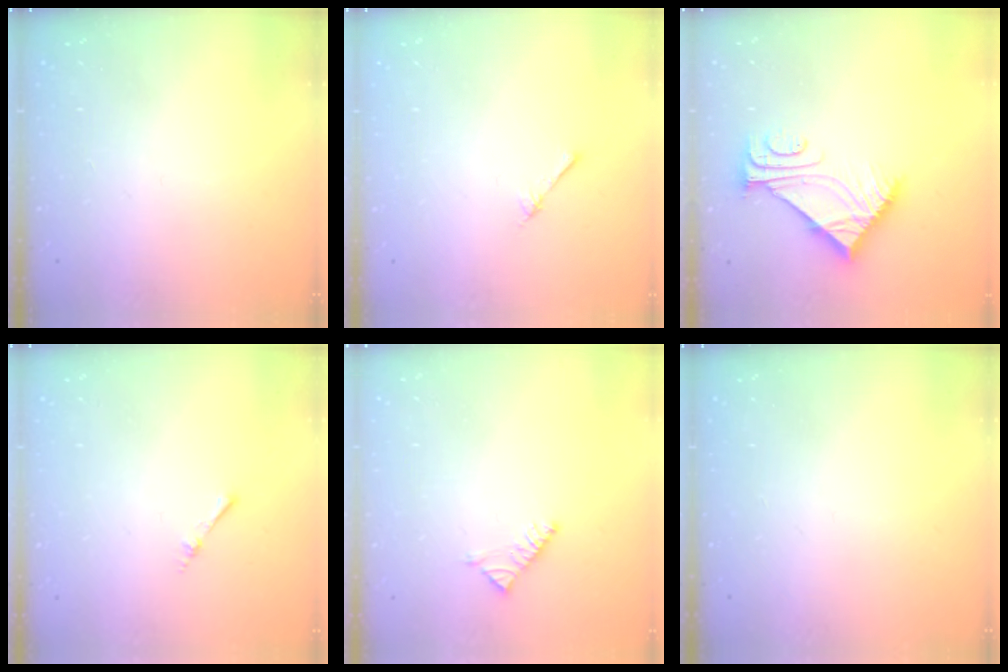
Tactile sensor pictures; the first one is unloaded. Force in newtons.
{"total": 2.4, "press": 2.4, "slide": 0.3}
{"total": 8.9, "press": 8.9, "slide": 0.2}
{"total": 1.7, "press": 1.7, "slide": 0.3}
{"total": 3.6, "press": 3.5, "slide": 0.6}
{"total": 0.0}